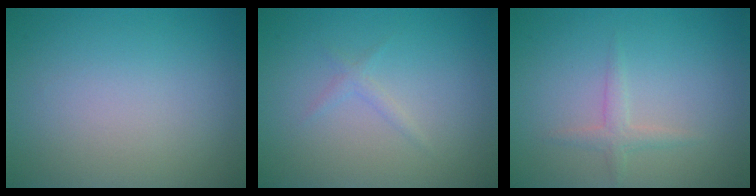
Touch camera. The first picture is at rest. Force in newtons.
{"total": 0.9, "press": 0.9, "slide": 0.0}
{"total": 1.5, "press": 1.5, "slide": 0.1}